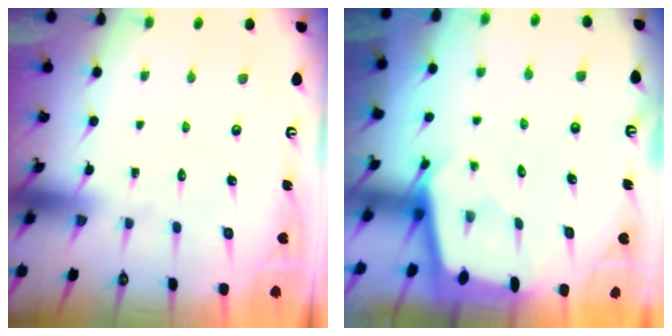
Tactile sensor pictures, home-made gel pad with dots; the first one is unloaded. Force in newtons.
{"total": 1.8, "press": 1.8, "slide": 0.2}